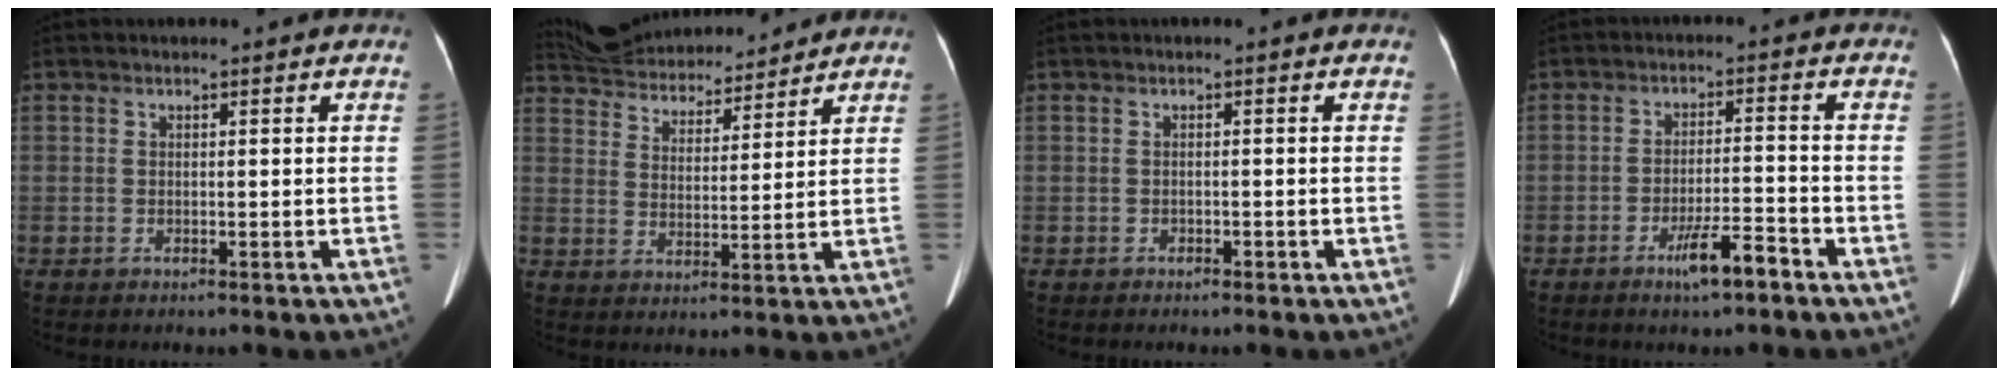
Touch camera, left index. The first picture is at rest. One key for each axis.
{"total": 14.8, "fx": 13.9, "fy": 3.2, "fz": 3.8, "tx": -0.069, "ty": 0.026, "tz": 0.223}
{"total": 0.6, "fx": -0.6, "fy": 0.2, "fz": 0.1, "tx": -0.005, "ty": -0.001, "tz": -0.011}
{"total": 5.7, "fx": -4.0, "fy": 0.6, "fz": 4.1, "tx": -0.075, "ty": -0.005, "tz": -0.068}